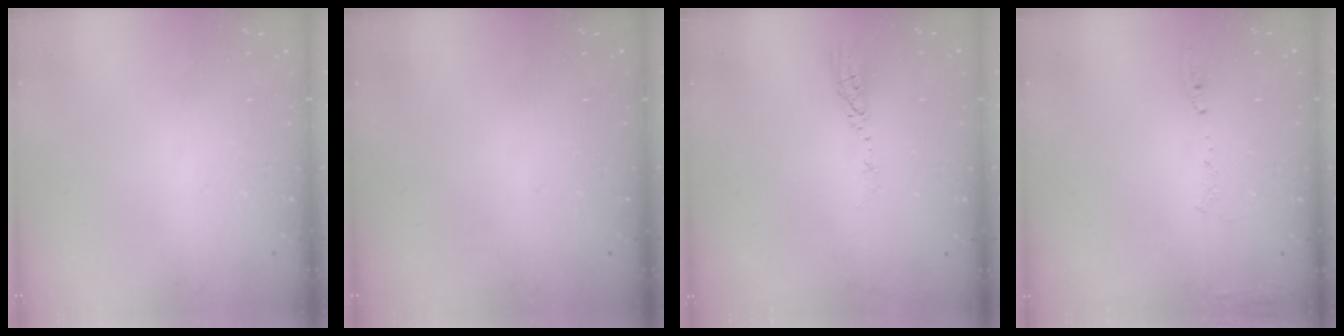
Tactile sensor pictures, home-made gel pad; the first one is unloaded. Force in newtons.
{"total": 0.0}
{"total": 3.6, "press": 3.6, "slide": 0.2}
{"total": 8.3, "press": 8.3, "slide": 0.9}